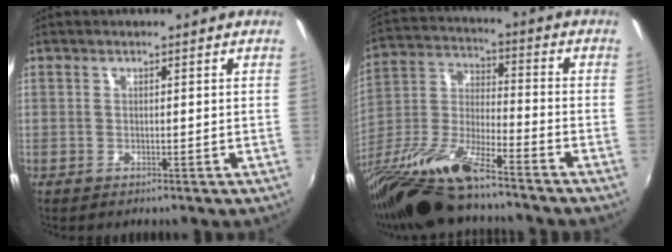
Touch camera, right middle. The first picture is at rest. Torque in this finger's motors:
{"motor_torque": [1.07, -1.07, 0.71, 0.21]}